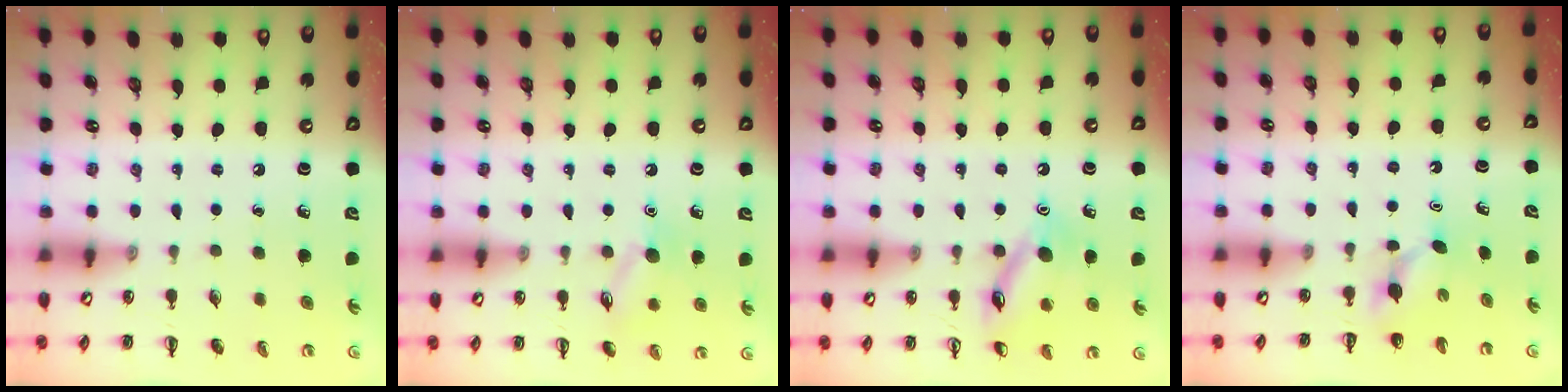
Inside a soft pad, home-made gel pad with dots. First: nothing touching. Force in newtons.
{"total": 9.1, "press": 9.0, "slide": 0.9}
{"total": 12.5, "press": 12.5, "slide": 1.1}
{"total": 2.9, "press": 2.8, "slide": 0.8}